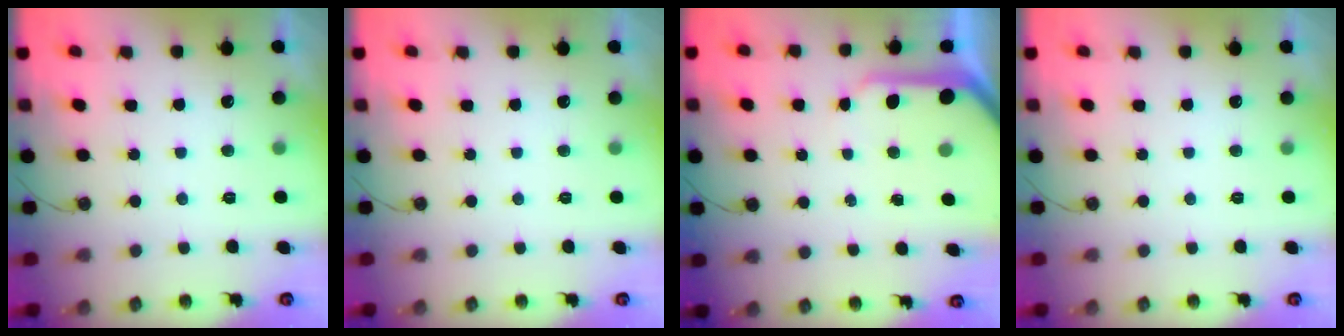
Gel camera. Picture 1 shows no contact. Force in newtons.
{"total": 0.0}
{"total": 7.2, "press": 7.2, "slide": 0.7}
{"total": 0.0}